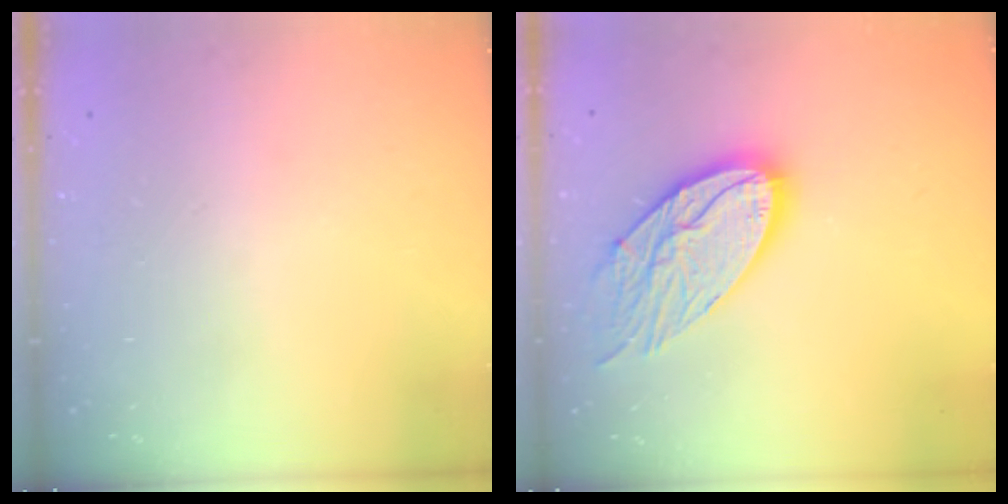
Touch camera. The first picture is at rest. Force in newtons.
{"total": 17.3, "press": 17.2, "slide": 1.5}